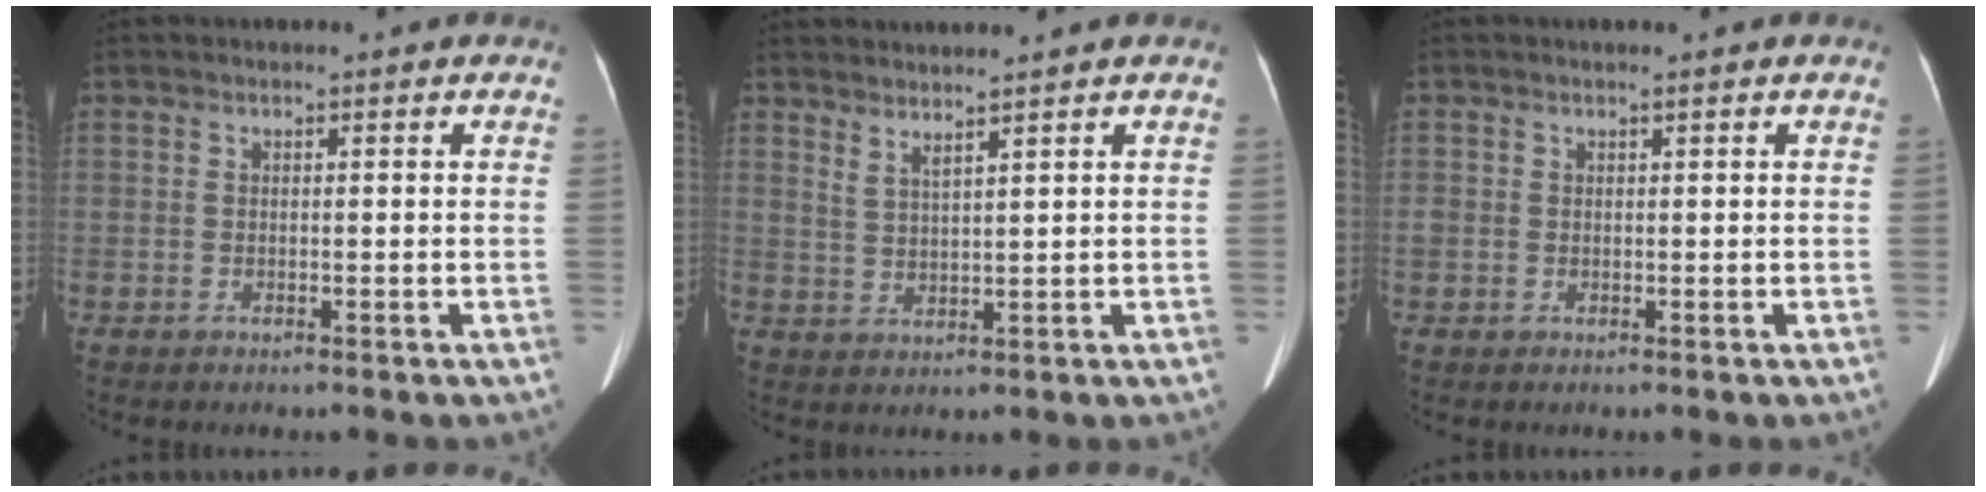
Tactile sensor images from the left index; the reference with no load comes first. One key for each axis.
{"total": 2.6, "fx": 2.2, "fy": -0.5, "fz": 1.3, "tx": -0.030, "ty": -0.012, "tz": 0.047}
{"total": 1.1, "fx": 0.2, "fy": 0.9, "fz": 0.6, "tx": -0.019, "ty": 0.021, "tz": 0.013}